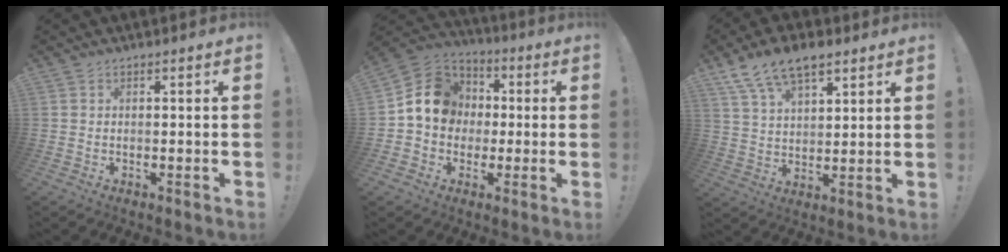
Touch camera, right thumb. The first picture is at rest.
{"total": 14.1, "force": [1.1, 12.5, 6.5], "torque": [-0.089, 0.012, 0.032]}
{"total": 11.1, "force": [7.6, 5.1, 6.3], "torque": [-0.116, -0.031, 0.145]}